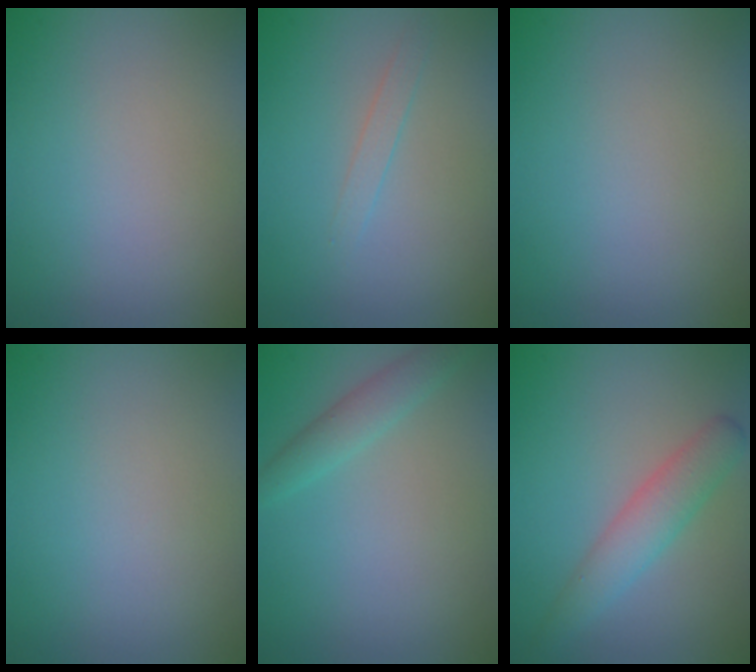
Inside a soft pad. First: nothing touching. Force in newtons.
{"total": 1.0, "press": 1.0, "slide": 0.1}
{"total": 0.0}
{"total": 0.0}
{"total": 2.0, "press": 2.0, "slide": 0.1}
{"total": 3.2, "press": 3.2, "slide": 0.3}